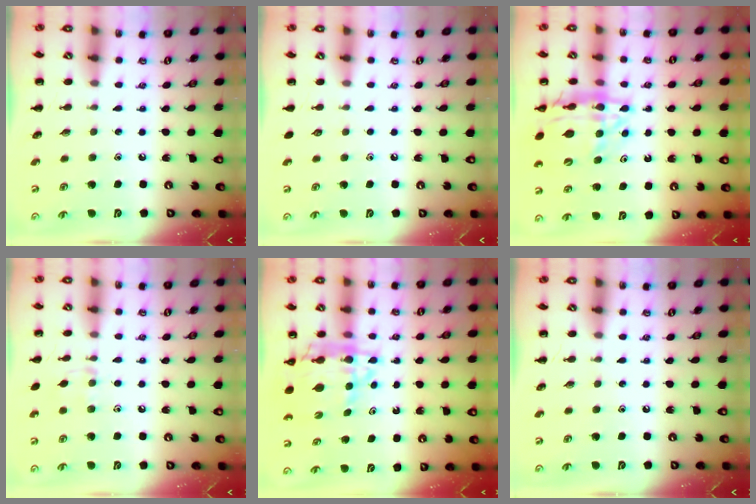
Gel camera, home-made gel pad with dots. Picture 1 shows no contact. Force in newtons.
{"total": 0.0}
{"total": 16.8, "press": 16.3, "slide": 4.0}
{"total": 6.0, "press": 5.8, "slide": 1.7}
{"total": 9.1, "press": 8.6, "slide": 3.1}
{"total": 0.0}